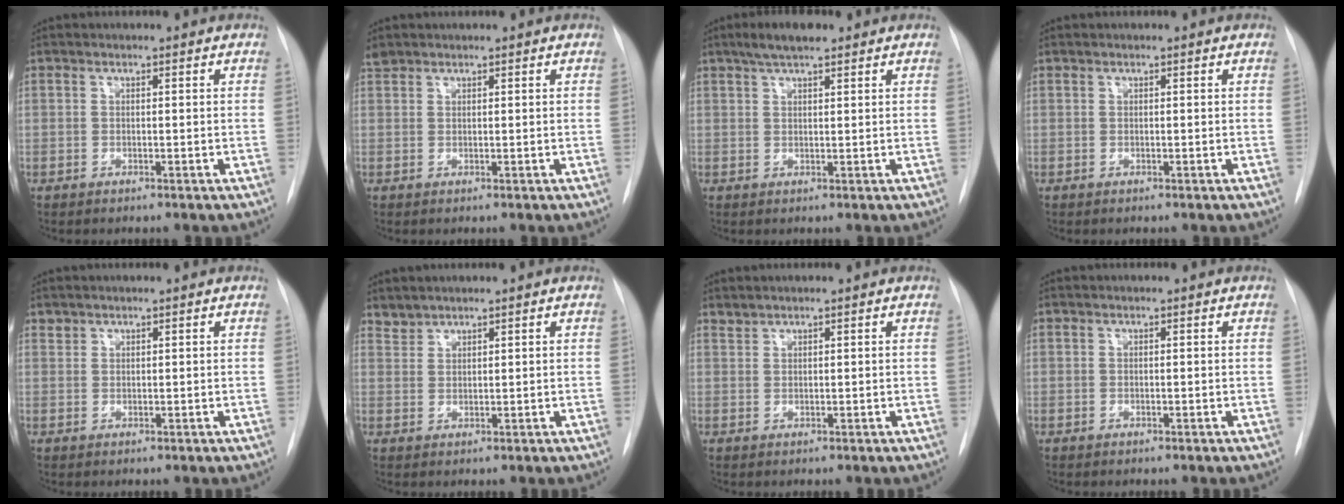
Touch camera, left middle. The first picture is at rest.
{"total": 1.2, "force": [1.2, 0.4, -0.1], "torque": [-0.006, 0.011, 0.026]}
{"total": 4.6, "force": [3.3, 1.1, 3.0], "torque": [-0.059, 0.012, 0.055]}
{"total": 0.0}
{"total": 0.8, "force": [0.7, 0.4, -0.1], "torque": [0.004, 0.003, 0.012]}
{"total": 1.8, "force": [1.8, 0.4, -0.3], "torque": [0.006, 0.006, 0.036]}
{"total": 0.9, "force": [0.9, 0.1, -0.1], "torque": [-0.001, 0.003, 0.020]}
{"total": 0.0}